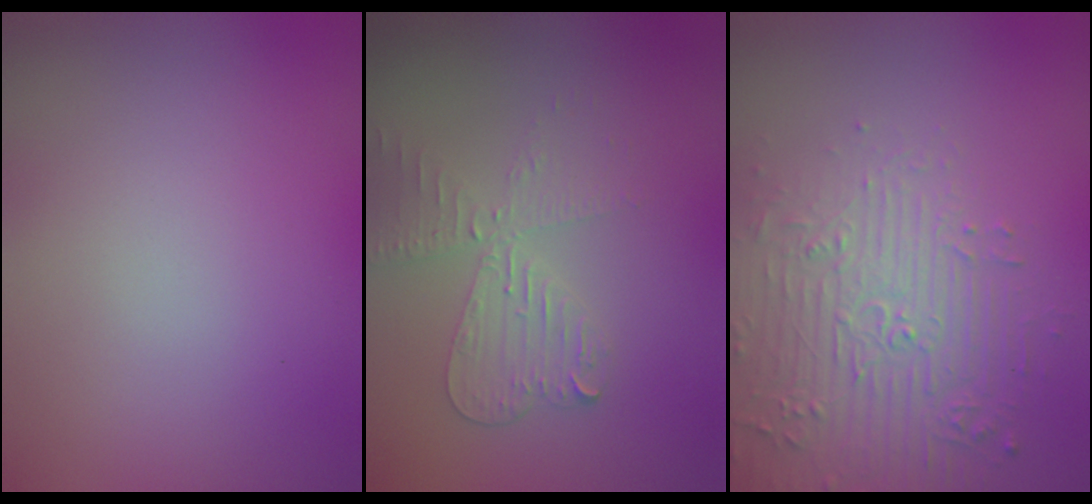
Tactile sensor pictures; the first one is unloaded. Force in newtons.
{"total": 3.5, "press": 3.0, "slide": 1.9}
{"total": 4.9, "press": 4.1, "slide": 2.7}